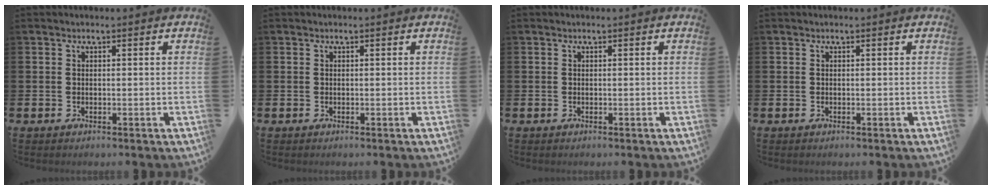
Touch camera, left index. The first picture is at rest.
{"total": 0.0}
{"total": 0.0}
{"total": 0.0}